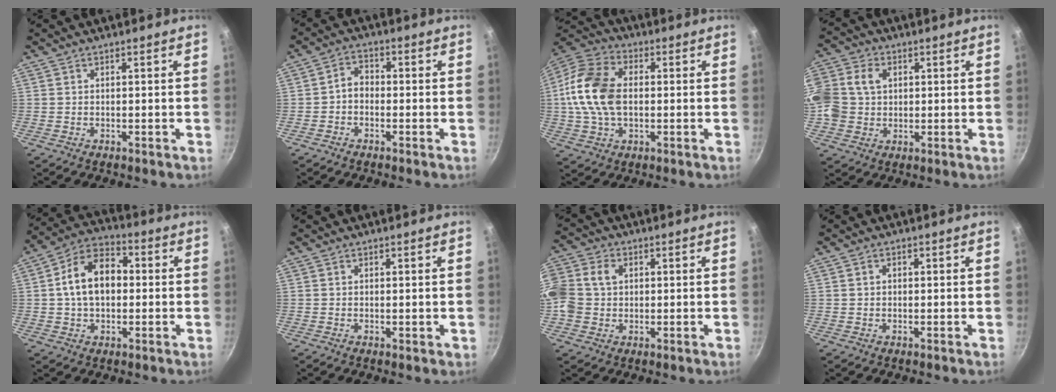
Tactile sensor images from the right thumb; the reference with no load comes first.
{"total": 3.4, "force": [-1.0, 2.6, 2.0], "torque": [-0.024, 0.019, -0.028]}
{"total": 15.5, "force": [0.3, 10.4, 11.5], "torque": [-0.211, 0.024, -0.008]}
{"total": 14.7, "force": [2.4, 12.2, 7.9], "torque": [-0.191, 0.029, 0.036]}
{"total": 12.9, "force": [0.8, 8.7, 9.4], "torque": [-0.130, 0.030, -0.002]}
{"total": 0.6, "force": [0.1, 0.2, 0.5], "torque": [-0.006, -0.001, 0.001]}
{"total": 13.3, "force": [1.8, 11.1, 7.2], "torque": [-0.177, 0.030, 0.023]}
{"total": 1.1, "force": [0.2, 0.9, 0.6], "torque": [-0.007, 0.005, 0.002]}